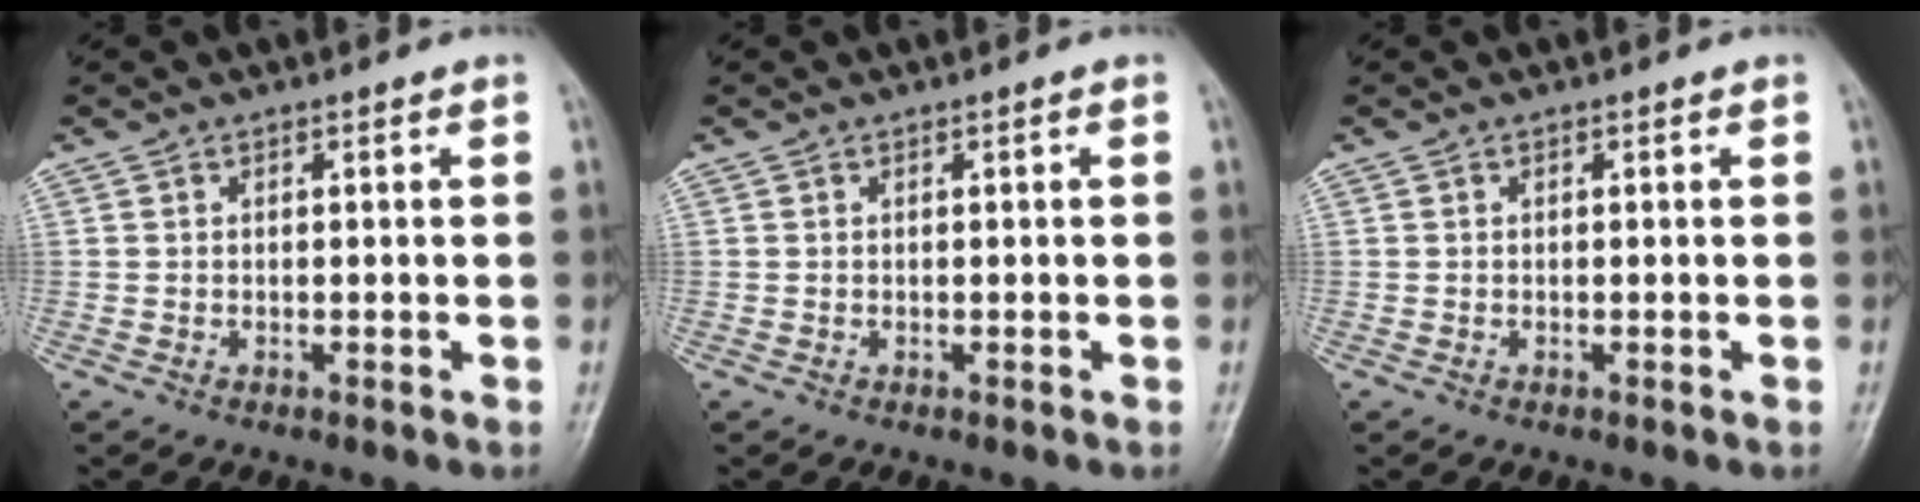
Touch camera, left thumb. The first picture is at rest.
{"total": 0.0}
{"total": 0.0}